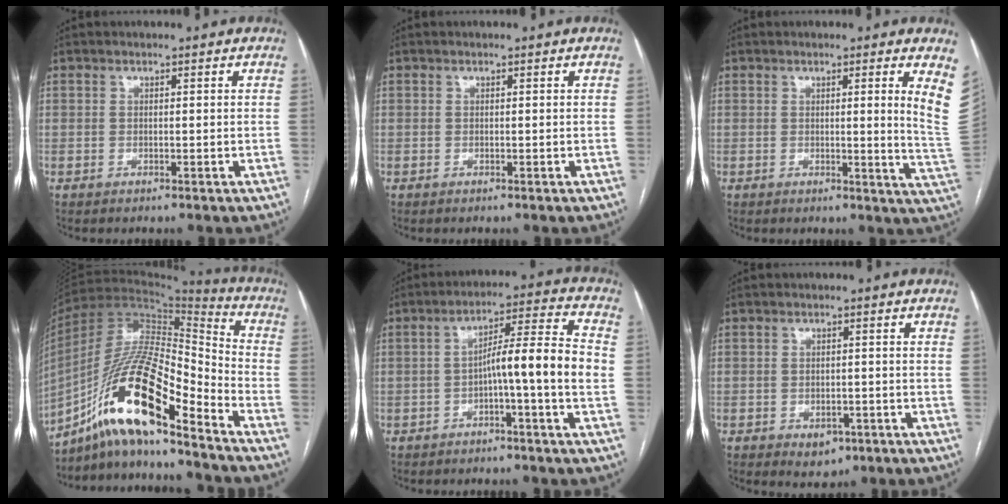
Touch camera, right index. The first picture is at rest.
{"total": 0.0}
{"total": 6.9, "force": [2.9, -1.1, 6.1], "torque": [-0.074, -0.022, 0.017]}
{"total": 18.4, "force": [-11.4, 2.9, 14.1], "torque": [-0.274, 0.008, -0.202]}
{"total": 9.4, "force": [-1.8, -0.8, 9.2], "torque": [-0.139, 0.022, -0.032]}
{"total": 3.4, "force": [-1.8, 2.2, 1.9], "torque": [-0.021, 0.001, -0.014]}